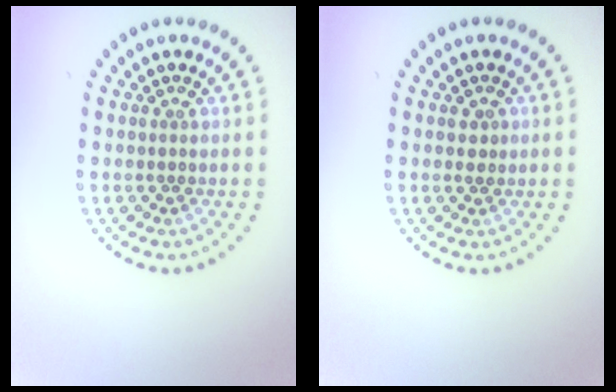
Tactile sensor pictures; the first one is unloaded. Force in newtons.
{"total": 0.9, "press": 0.9, "slide": 0.3}